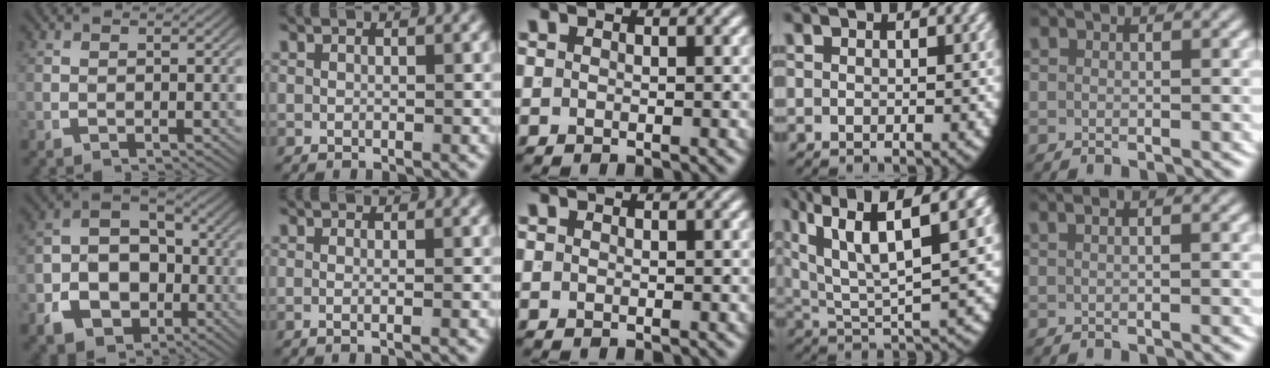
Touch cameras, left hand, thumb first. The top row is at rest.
{"thumb": {"total": 13.0, "force": [-2.1, 10.5, 7.4], "torque": [-0.139, -0.030, -0.032]}, "index": {"total": 1.0, "force": [-0.6, -0.3, 0.7], "torque": [-0.021, -0.008, -0.007]}, "ring": {"total": 8.7, "force": [3.2, 4.3, 6.8], "torque": [-0.139, -0.014, 0.067]}, "little": {"total": 1.7, "force": [1.0, 0.3, 1.4], "torque": [-0.011, 0.011, 0.013]}}